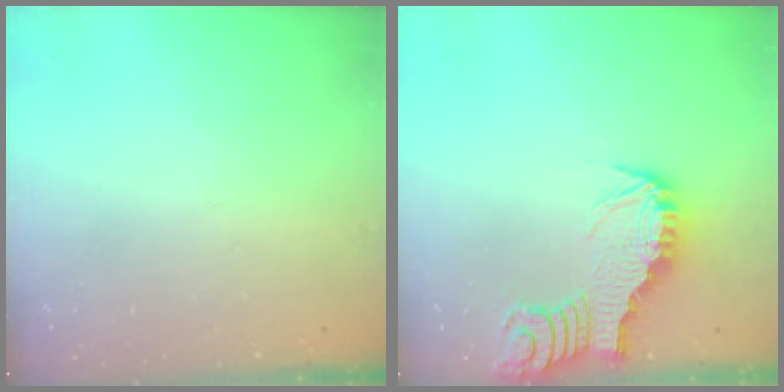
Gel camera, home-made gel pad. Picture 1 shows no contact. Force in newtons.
{"total": 2.7, "press": 2.7, "slide": 0.3}